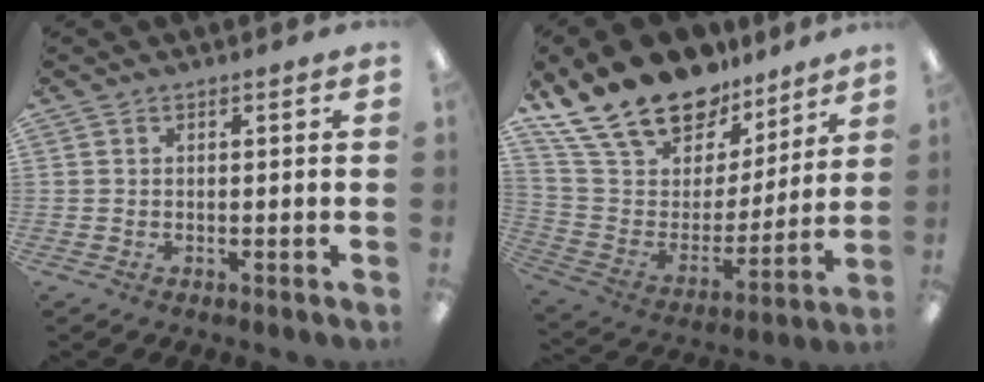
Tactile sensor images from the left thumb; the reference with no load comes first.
{"total": 20.9, "force": [16.5, 10.4, 7.5], "torque": [-0.157, -0.112, 0.310]}